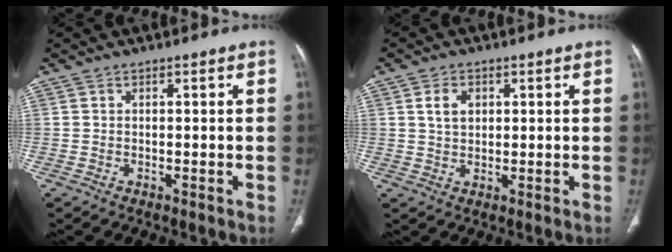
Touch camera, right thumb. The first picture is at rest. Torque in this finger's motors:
{"motor_torque": [0.45, 0.38, 0.24, -0.08, 0.01]}